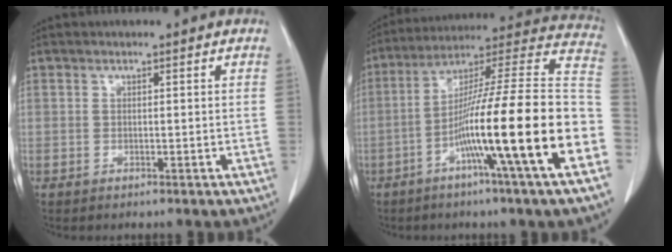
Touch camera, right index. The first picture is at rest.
{"total": 24.1, "force": [-7.9, -0.9, 22.7], "torque": [-0.304, -0.007, -0.145]}